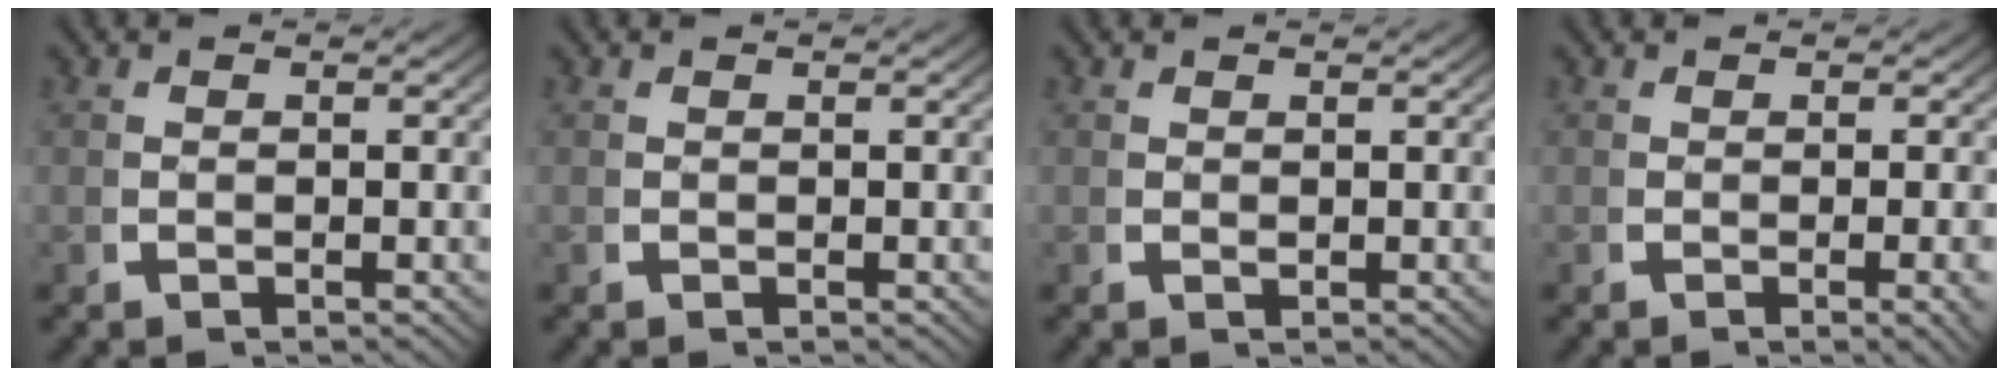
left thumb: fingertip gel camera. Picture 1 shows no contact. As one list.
[{"total": 0.0}, {"total": 0.5, "force": [0.5, 0.0, 0.0], "torque": [0.002, 0.001, 0.009]}, {"total": 1.7, "force": [-0.1, 0.2, 1.7], "torque": [-0.018, 0.002, -0.003]}]